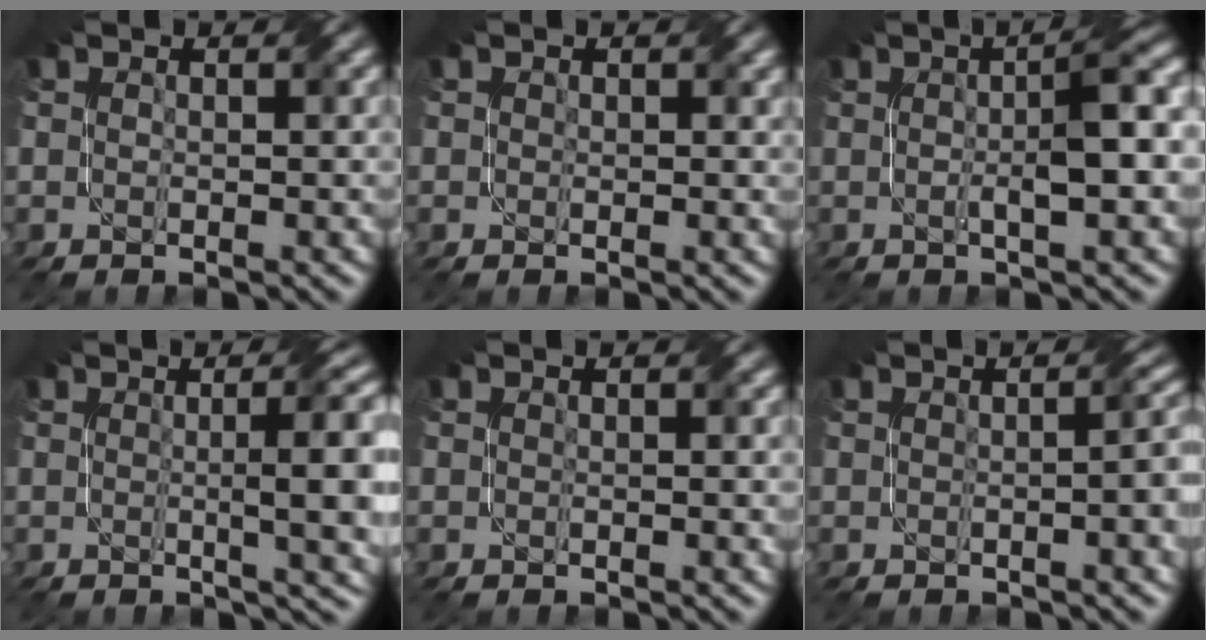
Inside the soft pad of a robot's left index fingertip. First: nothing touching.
{"total": 0.9, "force": [0.5, 0.6, 0.3], "torque": [-0.003, 0.000, 0.007]}
{"total": 5.2, "force": [0.2, 0.8, 5.2], "torque": [-0.076, 0.012, 0.001]}
{"total": 8.0, "force": [0.7, 2.3, 7.6], "torque": [-0.067, 0.009, 0.010]}
{"total": 0.5, "force": [0.2, 0.1, 0.5], "torque": [-0.005, 0.001, 0.003]}
{"total": 4.2, "force": [0.1, 1.5, 4.0], "torque": [-0.026, 0.013, 0.005]}